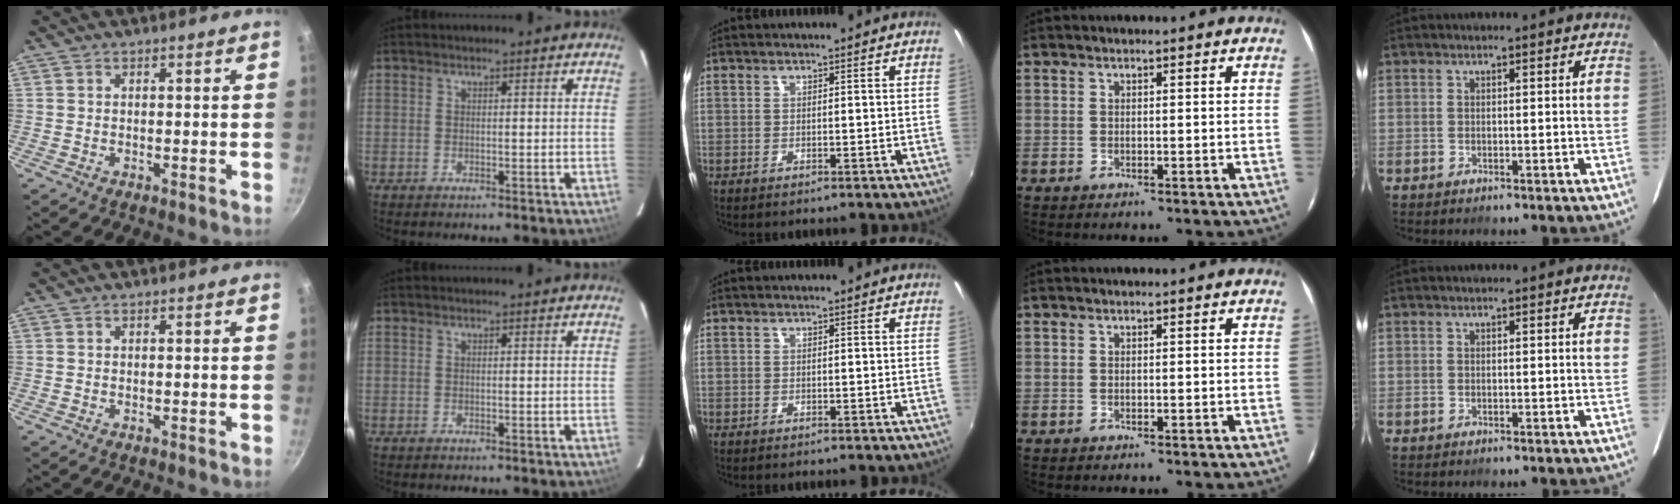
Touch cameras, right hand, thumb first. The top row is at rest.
{}